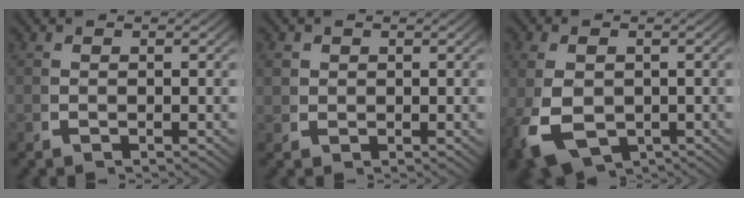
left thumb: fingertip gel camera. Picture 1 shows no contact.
{"total": 2.1, "force": [0.9, 1.8, 0.7], "torque": [-0.018, -0.007, 0.020]}
{"total": 7.2, "force": [-2.2, 4.9, 4.8], "torque": [-0.109, -0.037, -0.012]}